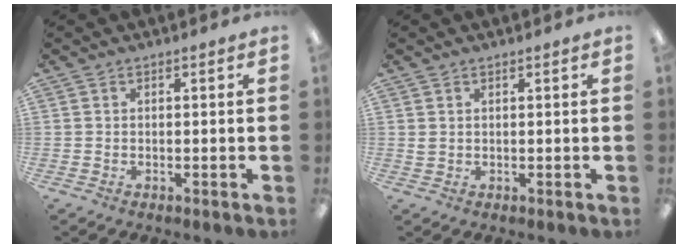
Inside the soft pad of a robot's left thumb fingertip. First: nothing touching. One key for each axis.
{"total": 1.0, "fx": 0.8, "fy": 0.6, "fz": 0.4, "tx": -0.010, "ty": 0.001, "tz": 0.014}